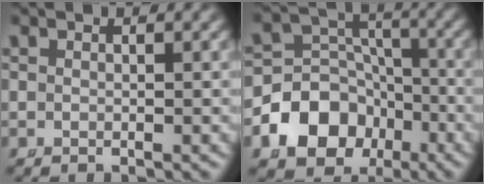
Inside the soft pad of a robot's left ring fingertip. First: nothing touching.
{"total": 11.3, "force": [-4.2, 9.5, 4.5], "torque": [-0.070, -0.040, -0.064]}